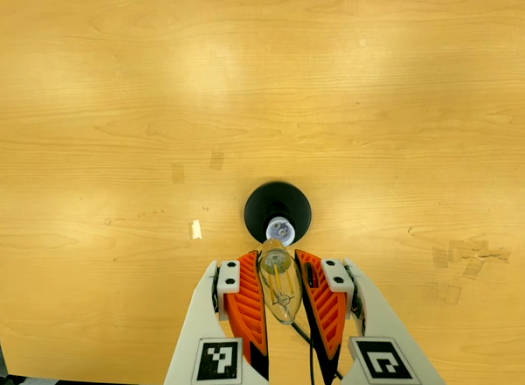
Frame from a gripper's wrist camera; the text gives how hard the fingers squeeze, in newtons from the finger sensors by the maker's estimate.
{"total": 18.9, "left": 20.5, "right": 17.4}